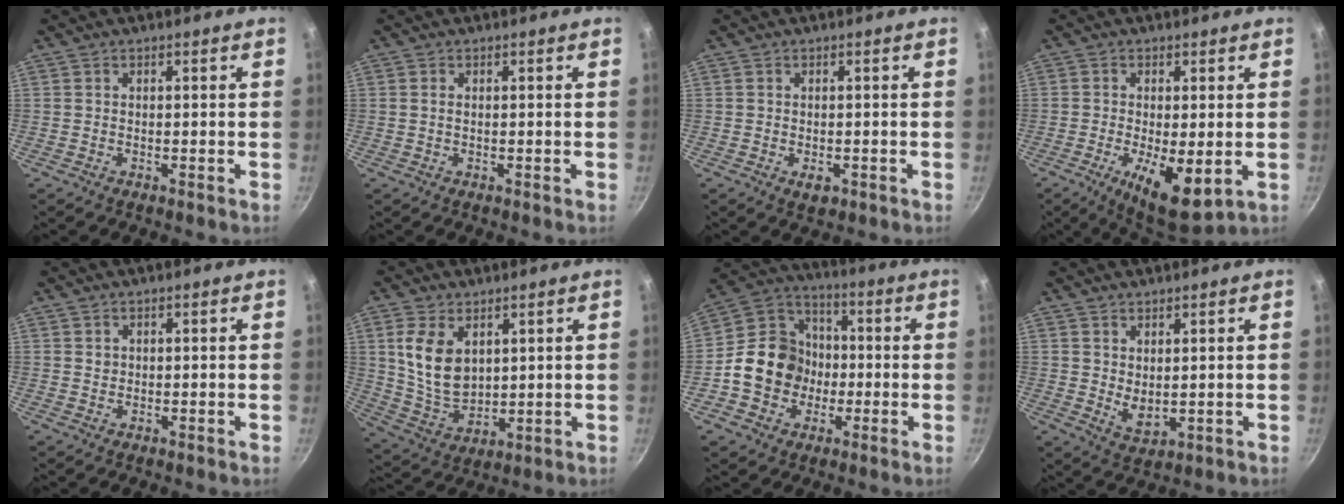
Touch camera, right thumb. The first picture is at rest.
{"total": 0.8, "force": [0.1, 0.4, 0.6], "torque": [-0.012, 0.001, 0.001]}
{"total": 2.2, "force": [-0.7, 1.4, 1.6], "torque": [-0.024, -0.003, -0.009]}
{"total": 10.1, "force": [-2.2, 3.6, 9.2], "torque": [-0.146, -0.011, -0.023]}
{"total": 0.9, "force": [0.3, 0.8, 0.2], "torque": [-0.001, 0.000, 0.006]}
{"total": 11.6, "force": [3.7, 7.5, 8.0], "torque": [-0.133, -0.027, 0.086]}
{"total": 14.3, "force": [-2.3, 12.5, 6.7], "torque": [-0.083, 0.038, -0.054]}
{"total": 4.5, "force": [1.5, 2.5, 3.4], "torque": [-0.051, -0.024, 0.034]}